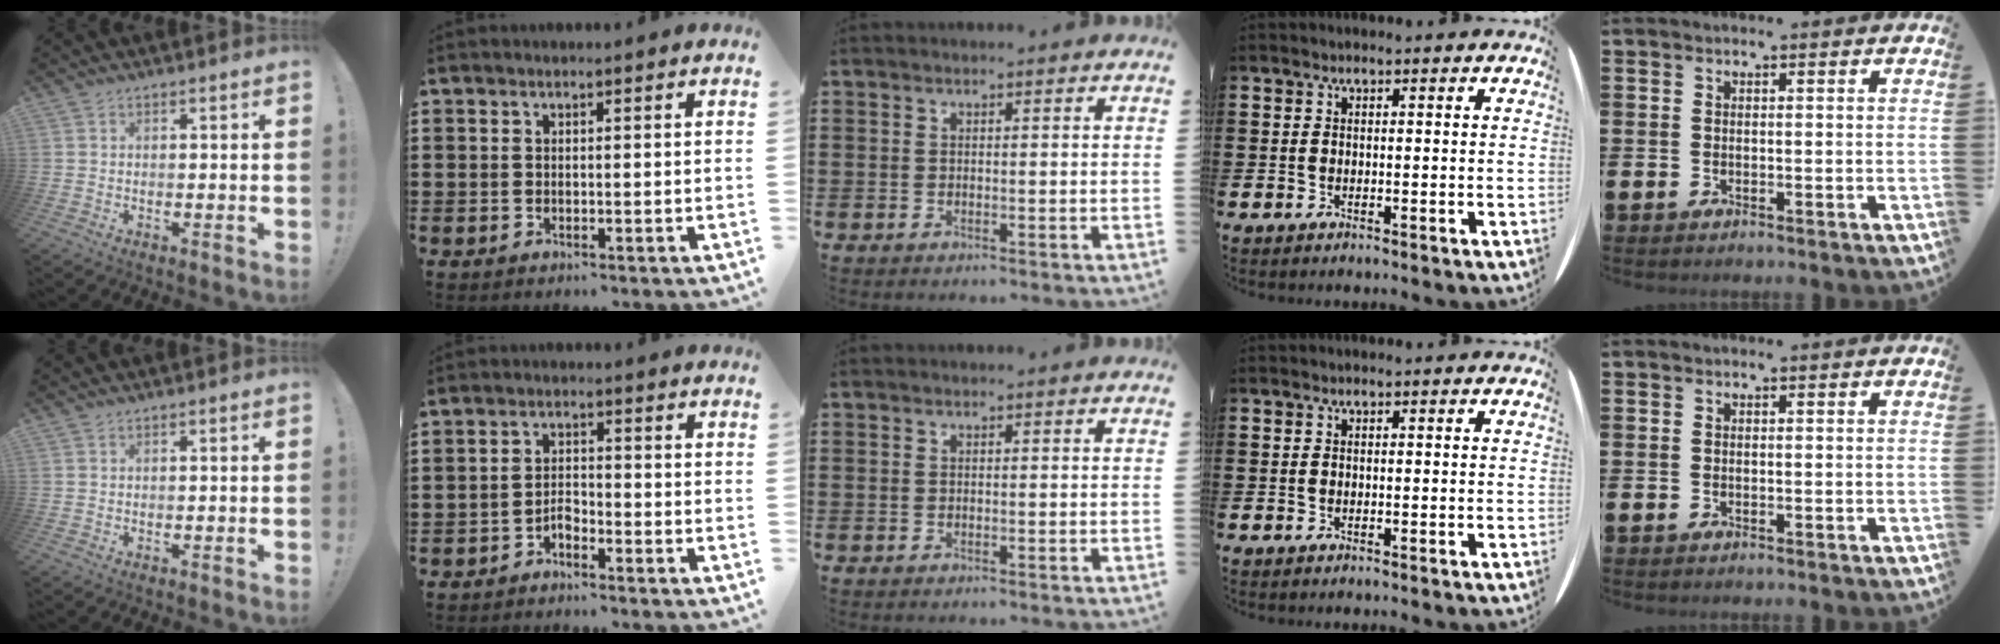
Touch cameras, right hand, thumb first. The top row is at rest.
{"index": {"total": 2.2, "force": [-1.9, 0.8, 0.9], "torque": [-0.022, 0.005, -0.039]}}